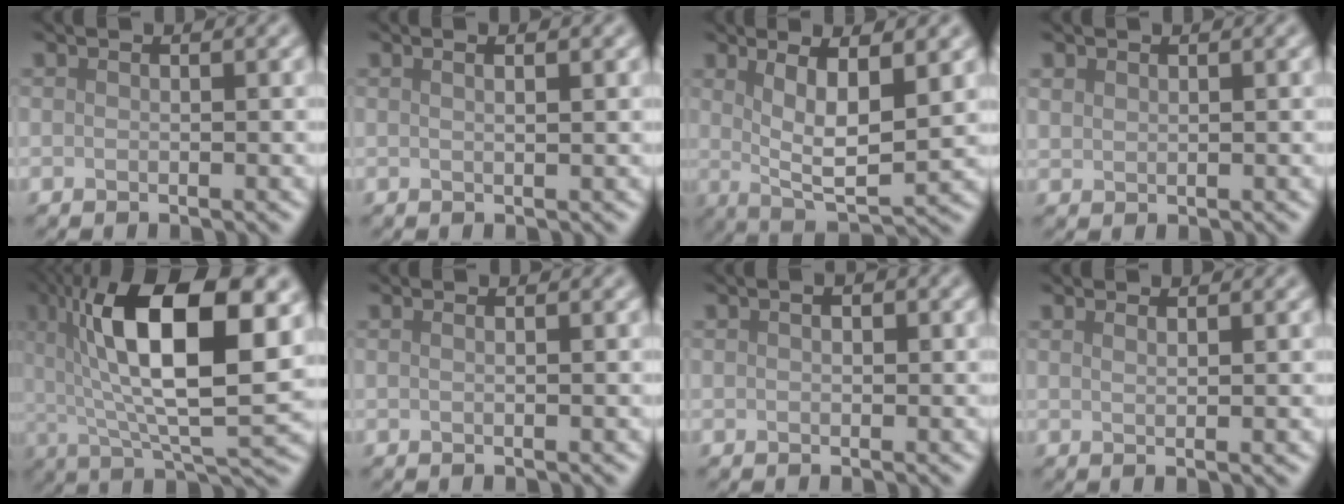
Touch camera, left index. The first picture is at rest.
{"total": 2.2, "force": [1.1, 0.9, 1.6], "torque": [-0.005, 0.000, -0.005]}
{"total": 6.8, "force": [1.9, 1.9, 6.2], "torque": [-0.100, -0.008, 0.032]}
{"total": 0.9, "force": [0.7, 0.5, 0.2], "torque": [-0.006, 0.000, 0.018]}
{"total": 14.4, "force": [4.3, 4.2, 13.0], "torque": [-0.204, 0.009, 0.068]}
{"total": 1.1, "force": [0.4, 0.5, 0.9], "torque": [-0.007, -0.003, -0.005]}
{"total": 1.5, "force": [0.6, 0.8, 1.1], "torque": [-0.012, -0.003, 0.008]}
{"total": 1.4, "force": [0.8, 0.5, 1.1], "torque": [-0.013, 0.000, 0.005]}